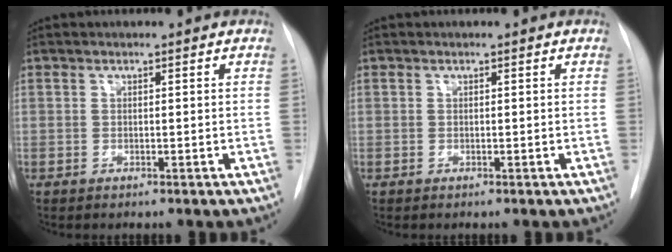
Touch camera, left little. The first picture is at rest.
{"total": 0.0}